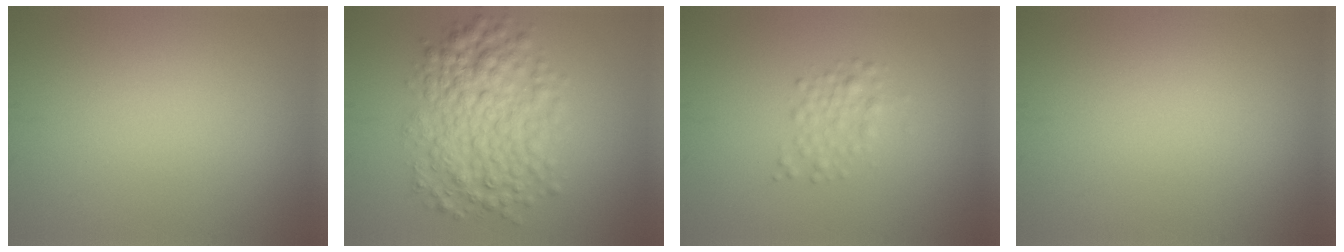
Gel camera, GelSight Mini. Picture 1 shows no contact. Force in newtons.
{"total": 6.8, "press": 6.8, "slide": 0.1}
{"total": 1.8, "press": 1.8, "slide": 0.0}
{"total": 0.0}